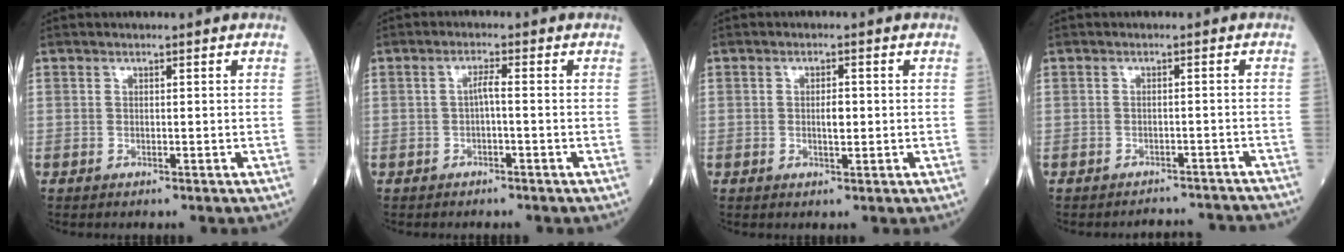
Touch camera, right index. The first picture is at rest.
{"total": 1.7, "force": [-0.4, 0.1, 1.6], "torque": [-0.029, 0.005, -0.008]}
{"total": 2.1, "force": [-0.2, 0.7, 2.0], "torque": [-0.037, 0.001, 0.000]}
{"total": 7.4, "force": [-7.4, 0.9, 0.5], "torque": [0.002, 0.008, -0.077]}